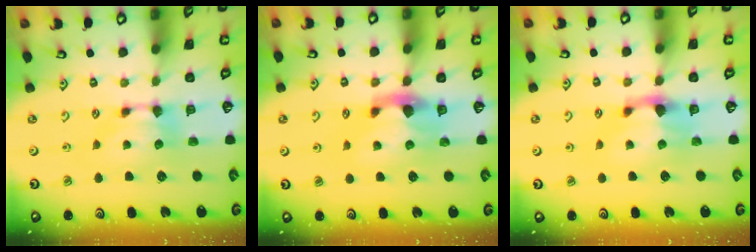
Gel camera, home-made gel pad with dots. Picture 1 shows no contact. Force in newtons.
{"total": 2.7, "press": 2.4, "slide": 1.3}
{"total": 1.7, "press": 1.2, "slide": 1.3}